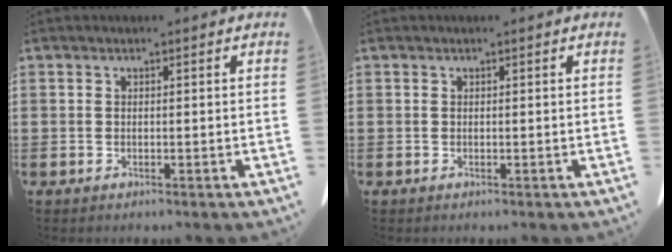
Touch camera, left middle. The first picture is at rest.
{"total": 0.0}